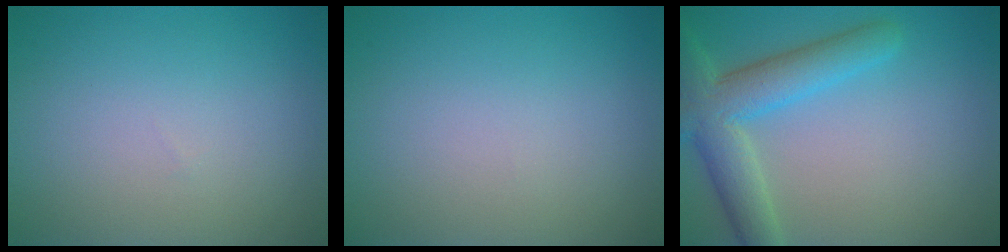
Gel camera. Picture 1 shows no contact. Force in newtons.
{"total": 0.0}
{"total": 5.9, "press": 5.9, "slide": 0.3}